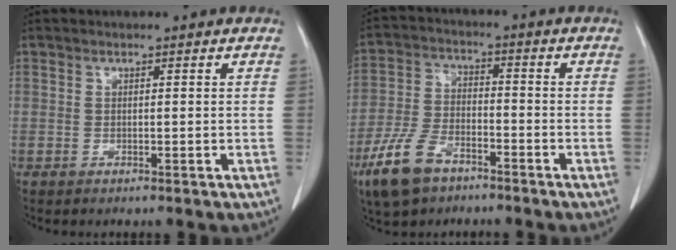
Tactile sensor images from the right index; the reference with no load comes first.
{"total": 9.8, "force": [-6.2, 4.8, 5.9], "torque": [-0.140, -0.007, -0.117]}